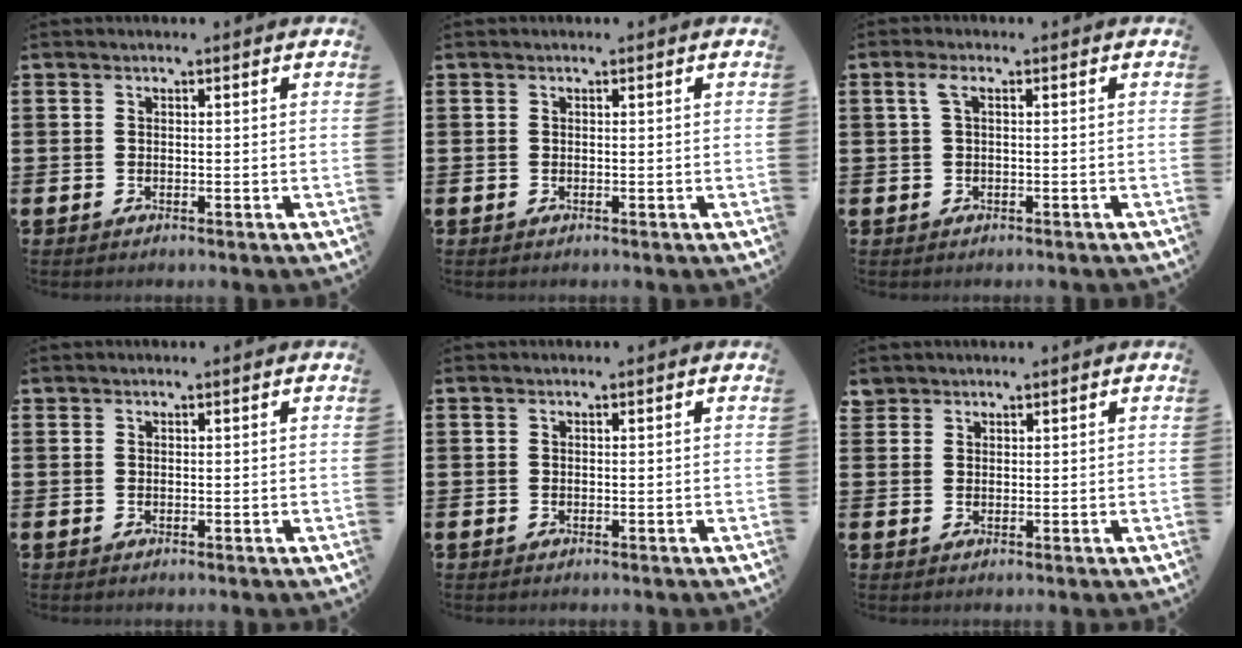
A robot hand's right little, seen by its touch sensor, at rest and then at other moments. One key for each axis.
{"total": 0.0}
{"total": 1.6, "fx": 0.3, "fy": 0.4, "fz": 1.5, "tx": -0.030, "ty": 0.006, "tz": 0.003}
{"total": 0.0}
{"total": 0.0}
{"total": 1.9, "fx": 1.8, "fy": 0.8, "fz": -0.1, "tx": 0.005, "ty": 0.000, "tz": 0.033}